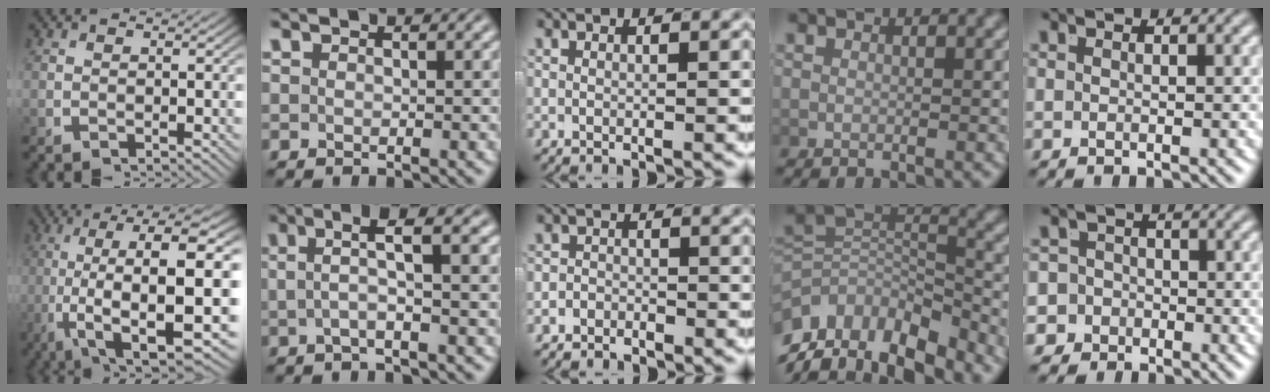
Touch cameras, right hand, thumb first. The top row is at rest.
{"thumb": {"total": 20.0, "force": [-1.9, 10.8, 16.7], "torque": [-0.312, -0.060, 0.004]}, "index": {"total": 3.7, "force": [0.7, 0.0, 3.6], "torque": [-0.051, 0.013, 0.005]}, "middle": {"total": 2.2, "force": [-2.0, 0.9, -0.2], "torque": [0.013, -0.007, -0.036]}, "ring": {"total": 13.5, "force": [-6.4, 9.2, 7.4], "torque": [-0.129, -0.037, -0.098]}, "little": {"total": 7.2, "force": [-3.0, 6.4, 1.3], "torque": [-0.045, -0.030, -0.055]}}